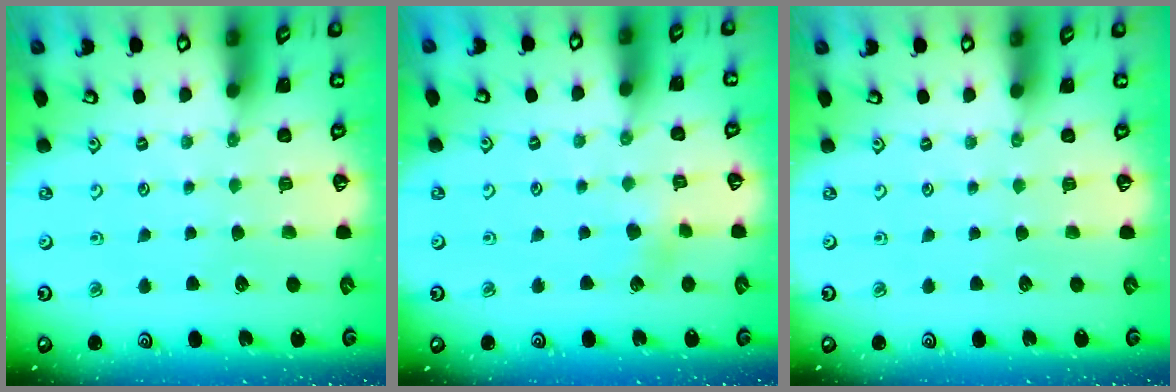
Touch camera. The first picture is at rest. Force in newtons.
{"total": 3.3, "press": 3.2, "slide": 0.7}
{"total": 0.0}